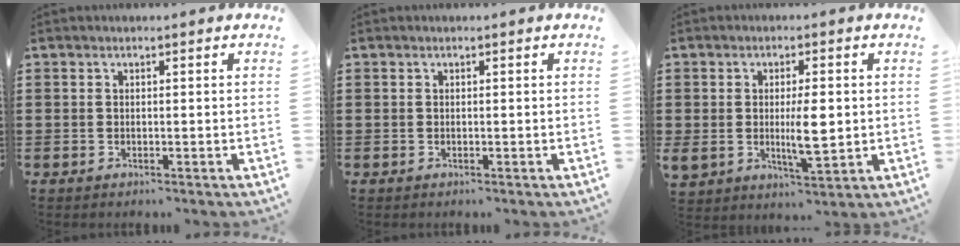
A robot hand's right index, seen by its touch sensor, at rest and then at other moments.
{"total": 0.0}
{"total": 6.0, "force": [0.0, 2.0, 5.6], "torque": [-0.108, -0.010, -0.004]}